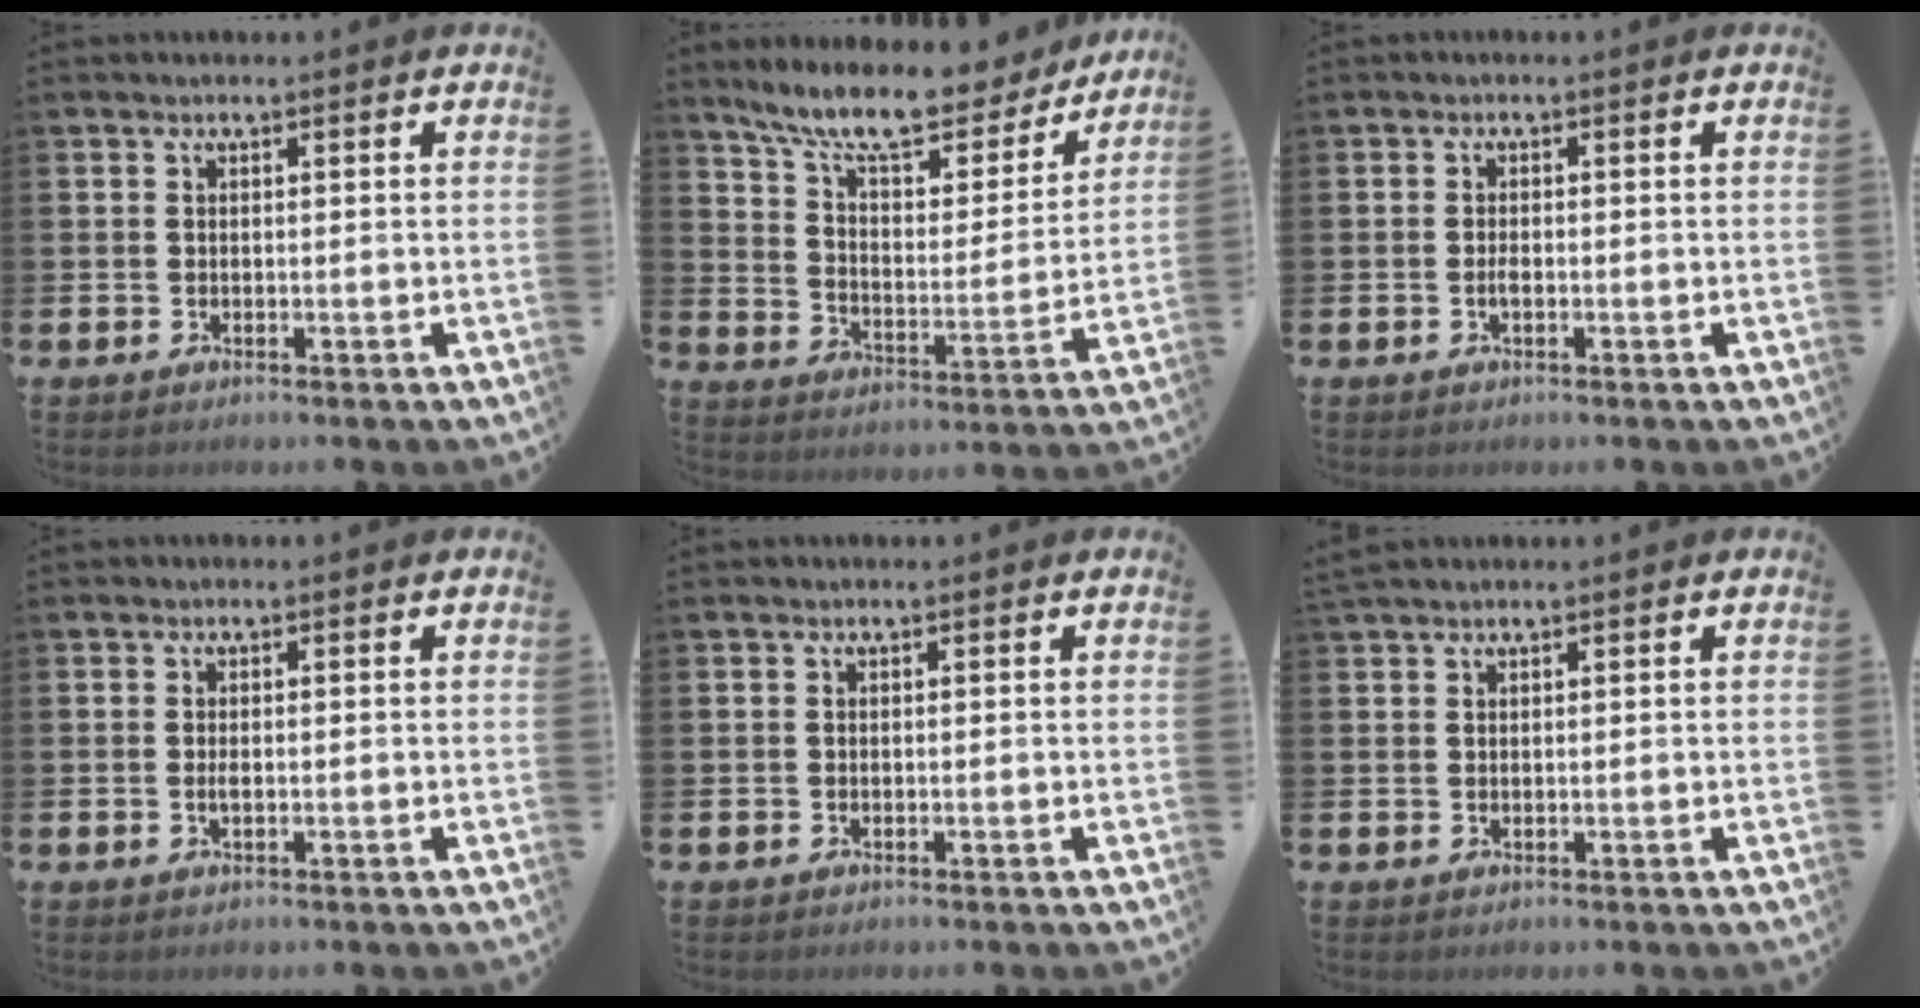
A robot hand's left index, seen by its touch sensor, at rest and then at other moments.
{"total": 9.8, "force": [8.7, 2.4, 3.8], "torque": [-0.094, -0.062, 0.149]}
{"total": 1.1, "force": [-0.3, 0.4, 1.0], "torque": [-0.013, -0.005, -0.008]}
{"total": 0.9, "force": [-0.1, 0.2, 0.9], "torque": [-0.011, -0.002, -0.004]}
{"total": 0.0}
{"total": 1.1, "force": [1.0, 0.2, 0.4], "torque": [-0.002, 0.000, 0.018]}